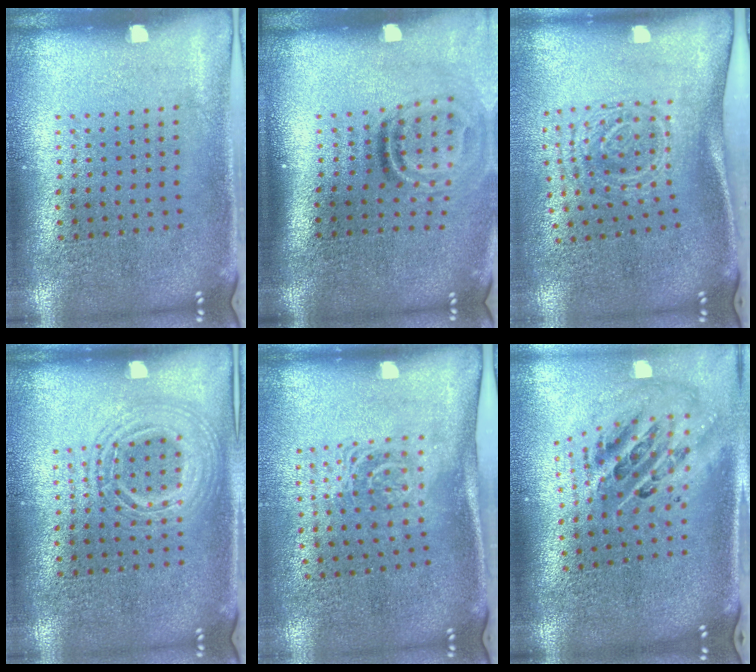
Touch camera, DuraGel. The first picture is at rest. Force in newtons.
{"total": 1.9, "press": 1.1, "slide": 1.6}
{"total": 1.7, "press": 1.2, "slide": 1.2}
{"total": 2.5, "press": 2.5, "slide": 0.3}
{"total": 1.6, "press": 1.2, "slide": 1.1}
{"total": 2.6, "press": 1.8, "slide": 2.0}